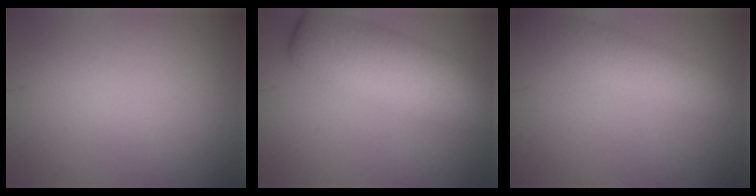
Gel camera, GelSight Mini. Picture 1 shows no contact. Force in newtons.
{"total": 9.9, "press": 9.9, "slide": 0.5}
{"total": 5.4, "press": 5.4, "slide": 0.4}